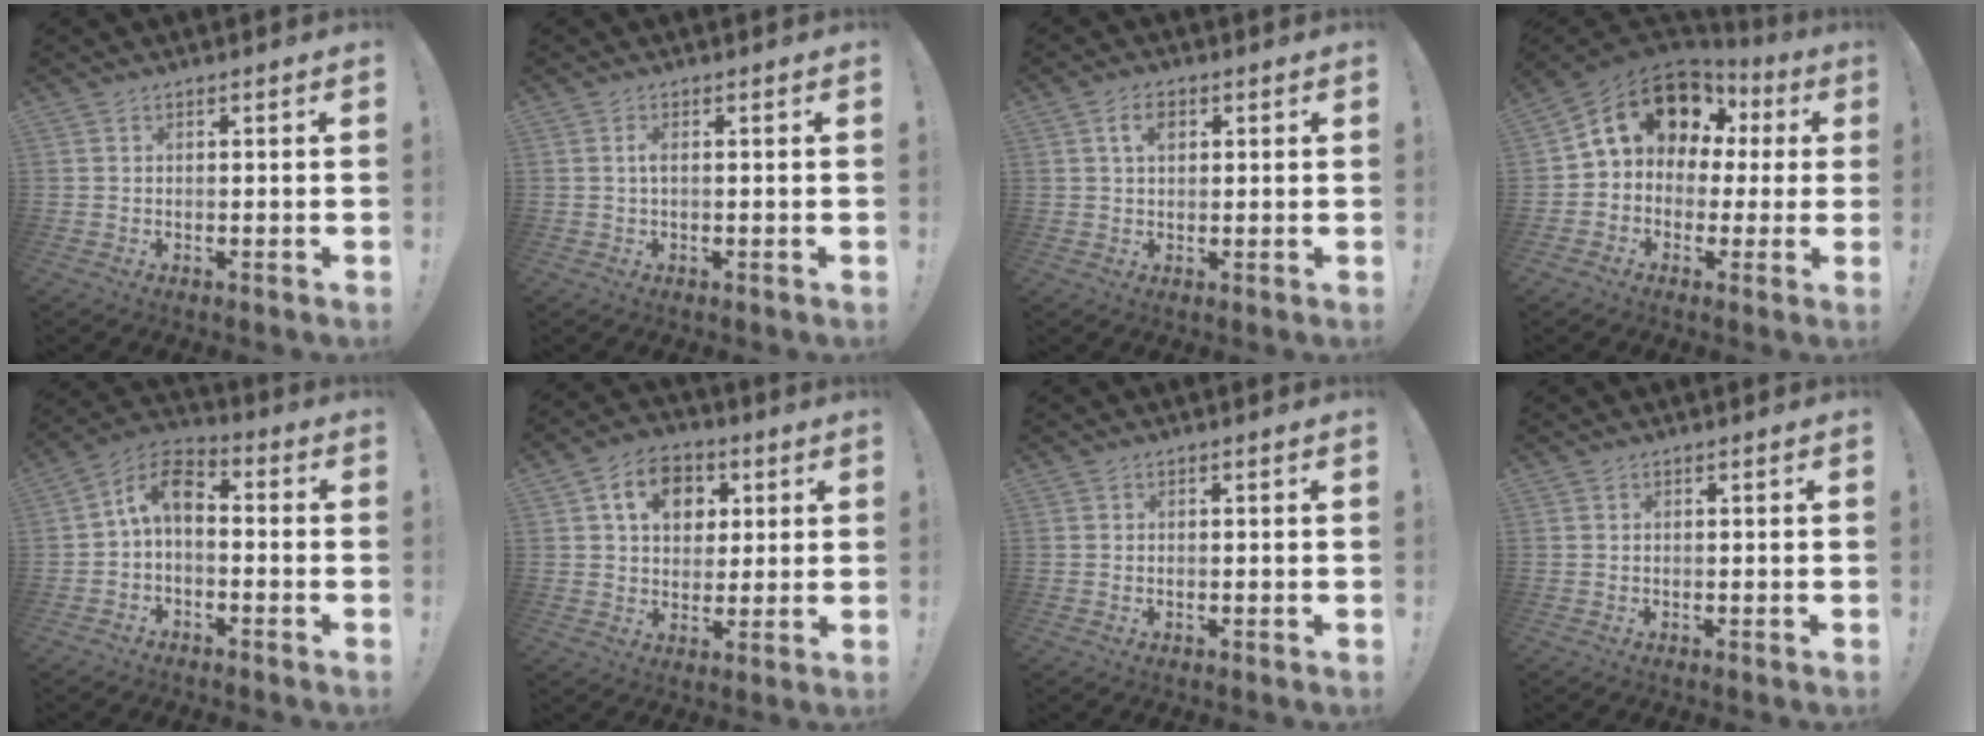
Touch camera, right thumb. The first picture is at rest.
{"total": 1.5, "force": [-0.1, 0.3, 1.5], "torque": [-0.035, 0.004, -0.002]}
{"total": 4.7, "force": [1.5, 2.8, 3.5], "torque": [-0.050, 0.000, 0.024]}
{"total": 13.7, "force": [5.9, 10.3, 6.8], "torque": [-0.099, -0.031, 0.118]}
{"total": 8.1, "force": [0.2, 4.8, 6.6], "torque": [-0.126, 0.009, 0.006]}
{"total": 11.9, "force": [4.3, 9.1, 6.4], "torque": [-0.092, -0.003, 0.080]}
{"total": 0.0}
{"total": 0.0}